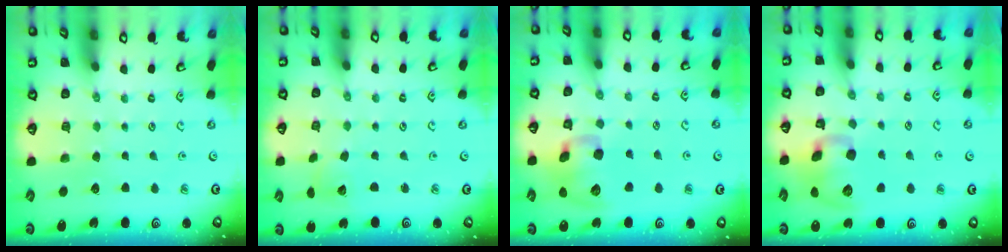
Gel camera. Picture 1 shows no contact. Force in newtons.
{"total": 2.3, "press": 2.3, "slide": 0.4}
{"total": 14.6, "press": 14.4, "slide": 2.3}
{"total": 13.1, "press": 12.9, "slide": 2.0}